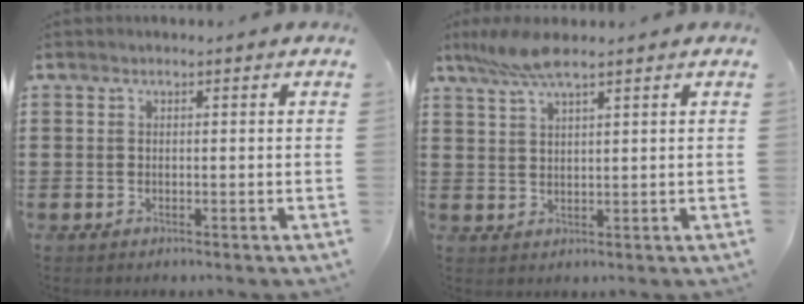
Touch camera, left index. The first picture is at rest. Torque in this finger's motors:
{"motor_torque": [0.84, -0.14, 0.31, 0.06]}